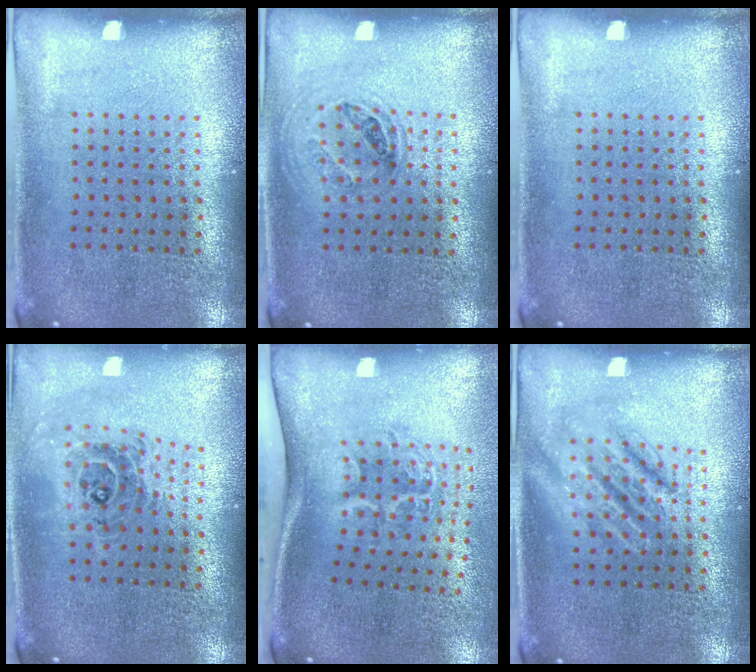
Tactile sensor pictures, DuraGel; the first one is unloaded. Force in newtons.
{"total": 1.0, "press": 0.9, "slide": 0.3}
{"total": 0.0}
{"total": 0.9, "press": 0.9, "slide": 0.2}
{"total": 2.2, "press": 1.4, "slide": 1.7}
{"total": 1.9, "press": 1.9, "slide": 0.3}